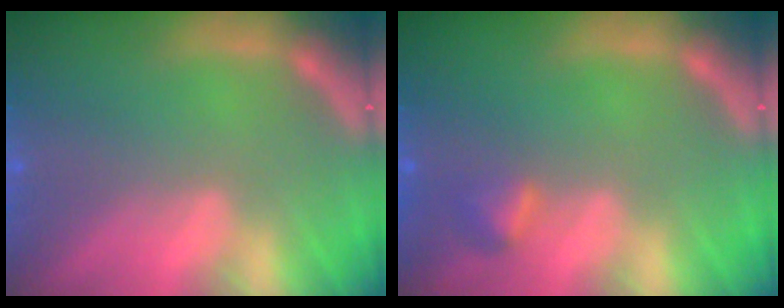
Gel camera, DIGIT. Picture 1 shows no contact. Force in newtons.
{"total": 1.4}